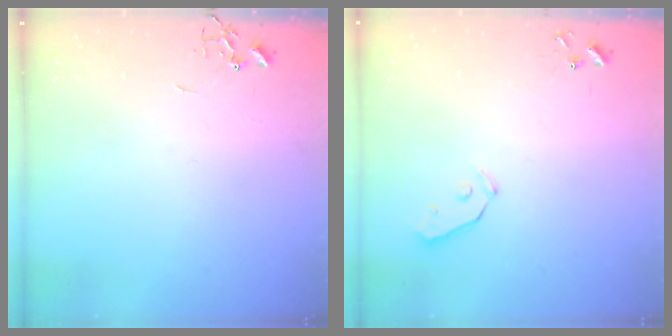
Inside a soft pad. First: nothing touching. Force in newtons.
{"total": 3.8, "press": 3.8, "slide": 0.4}